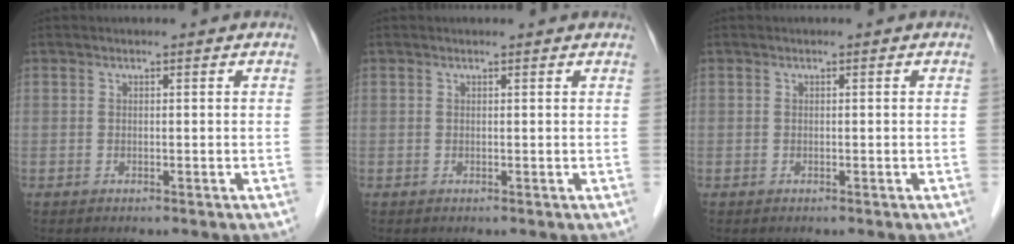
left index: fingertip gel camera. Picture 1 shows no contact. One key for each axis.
{"total": 2.0, "fx": 1.9, "fy": 0.4, "fz": 0.5, "tx": -0.015, "ty": 0.010, "tz": 0.017}
{"total": 0.0}